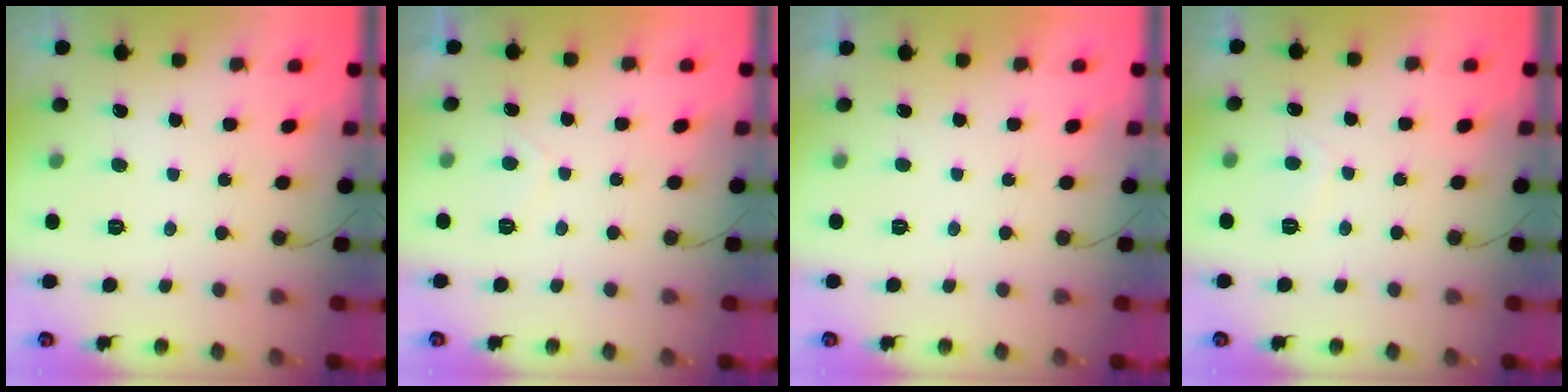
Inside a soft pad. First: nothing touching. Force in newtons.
{"total": 1.6, "press": 1.6, "slide": 0.5}
{"total": 2.3, "press": 2.3, "slide": 0.3}
{"total": 0.8, "press": 0.7, "slide": 0.4}